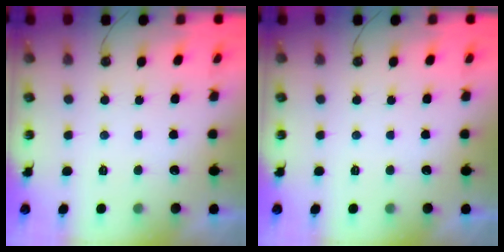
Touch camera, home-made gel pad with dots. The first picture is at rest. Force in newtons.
{"total": 0.0}